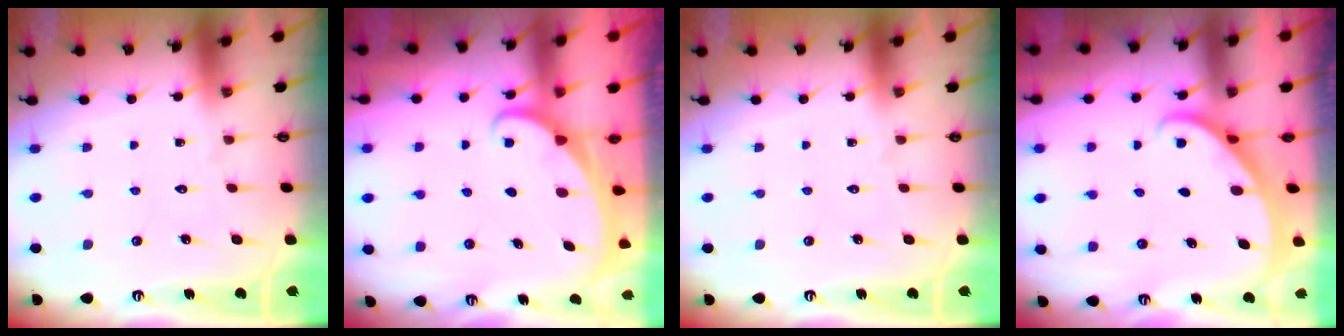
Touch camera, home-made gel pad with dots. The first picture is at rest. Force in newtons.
{"total": 1.7, "press": 1.7, "slide": 0.1}
{"total": 0.0}
{"total": 2.1, "press": 2.1, "slide": 0.2}